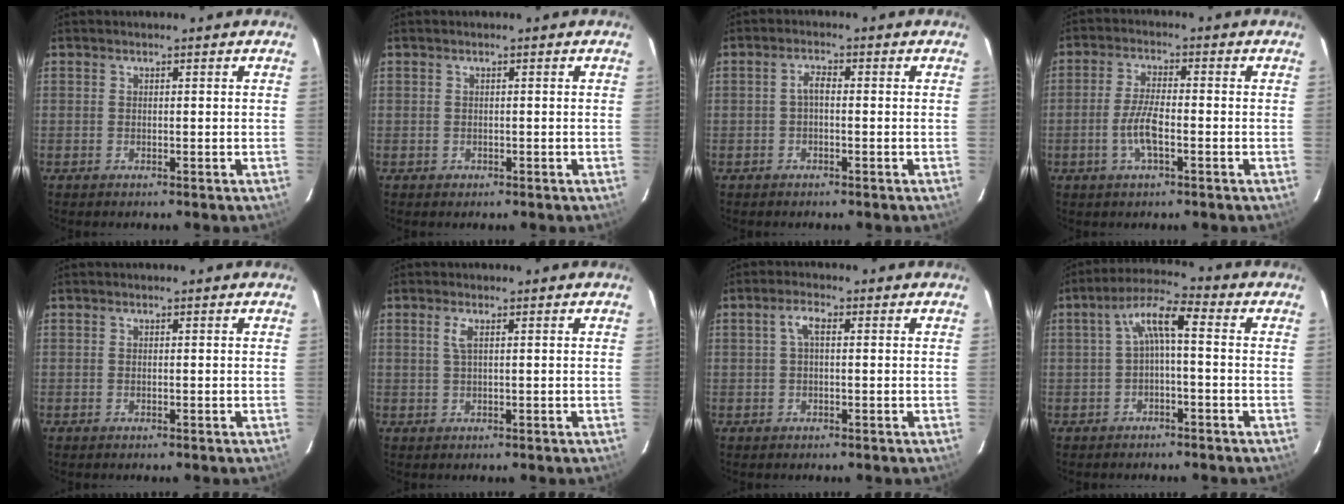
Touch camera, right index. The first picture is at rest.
{"total": 0.8, "force": [-0.4, 0.8, 0.0], "torque": [0.005, 0.000, -0.003]}
{"total": 1.8, "force": [-0.4, 0.7, 1.6], "torque": [-0.034, 0.009, -0.009]}
{"total": 5.8, "force": [-2.1, 1.5, 5.2], "torque": [-0.110, 0.001, -0.043]}
{"total": 0.0}
{"total": 1.7, "force": [0.7, 0.2, 1.6], "torque": [-0.033, 0.001, 0.013]}
{"total": 2.6, "force": [0.4, 1.0, 2.3], "torque": [-0.049, 0.010, 0.007]}
{"total": 6.0, "force": [-0.5, 1.3, 5.8], "torque": [-0.124, 0.021, -0.009]}